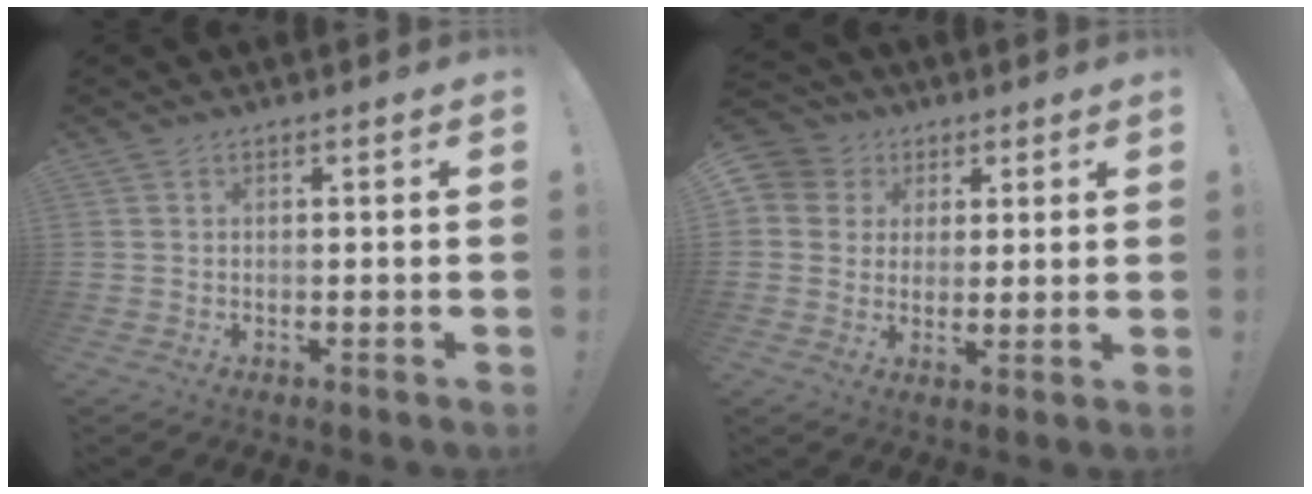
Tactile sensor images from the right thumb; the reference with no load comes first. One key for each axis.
{"total": 7.3, "fx": 2.4, "fy": 6.6, "fz": 1.9, "tx": -0.035, "ty": -0.010, "tz": 0.051}